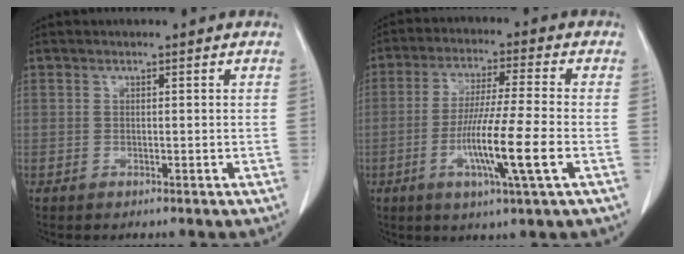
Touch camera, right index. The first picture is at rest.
{"total": 11.8, "force": [-3.5, -0.3, 11.3], "torque": [-0.214, -0.016, -0.068]}